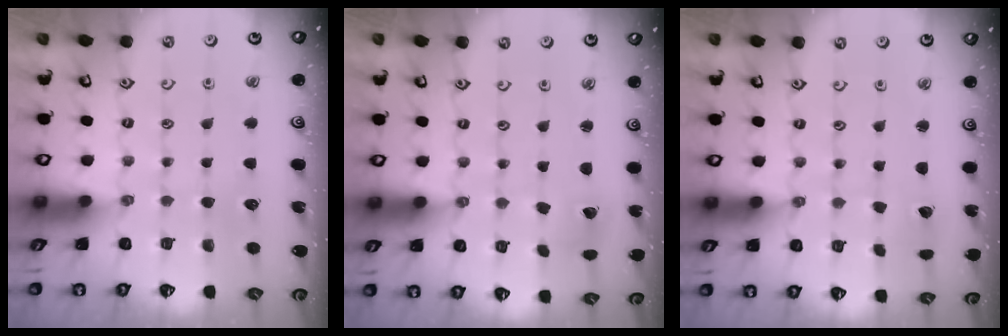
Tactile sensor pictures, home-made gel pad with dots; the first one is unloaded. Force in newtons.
{"total": 2.7, "press": 2.7, "slide": 0.2}
{"total": 1.5, "press": 1.5, "slide": 0.0}